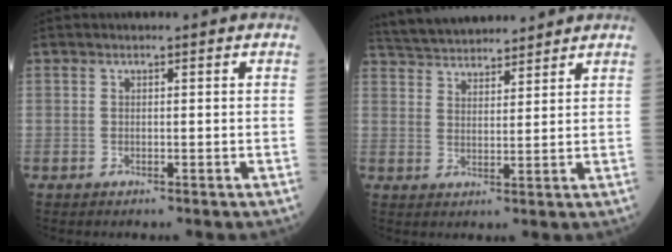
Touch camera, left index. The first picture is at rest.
{"total": 12.3, "force": [11.6, 2.2, 3.5], "torque": [-0.067, 0.037, 0.192]}